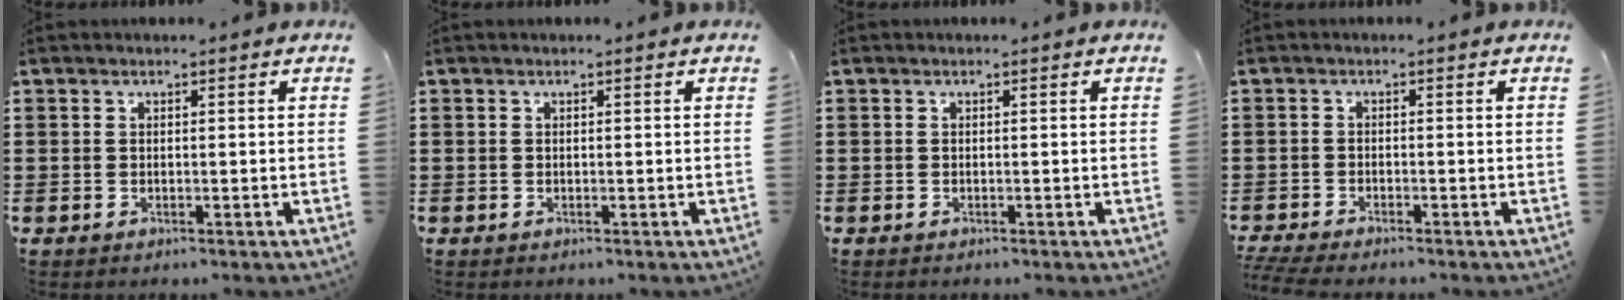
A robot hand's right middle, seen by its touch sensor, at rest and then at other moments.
{"total": 0.0}
{"total": 0.0}
{"total": 2.1, "force": [-2.0, 0.0, 0.6], "torque": [-0.018, -0.003, -0.042]}